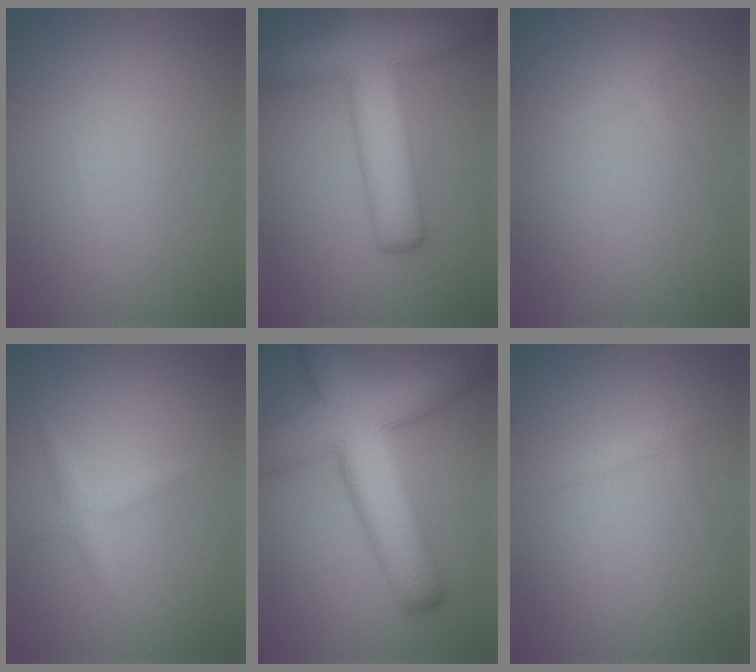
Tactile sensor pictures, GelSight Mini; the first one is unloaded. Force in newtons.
{"total": 9.4, "press": 9.4, "slide": 0.5}
{"total": 1.1, "press": 1.1, "slide": 0.0}
{"total": 1.5, "press": 1.5, "slide": 0.0}
{"total": 12.6, "press": 12.6, "slide": 0.6}
{"total": 0.9, "press": 0.9, "slide": 0.1}